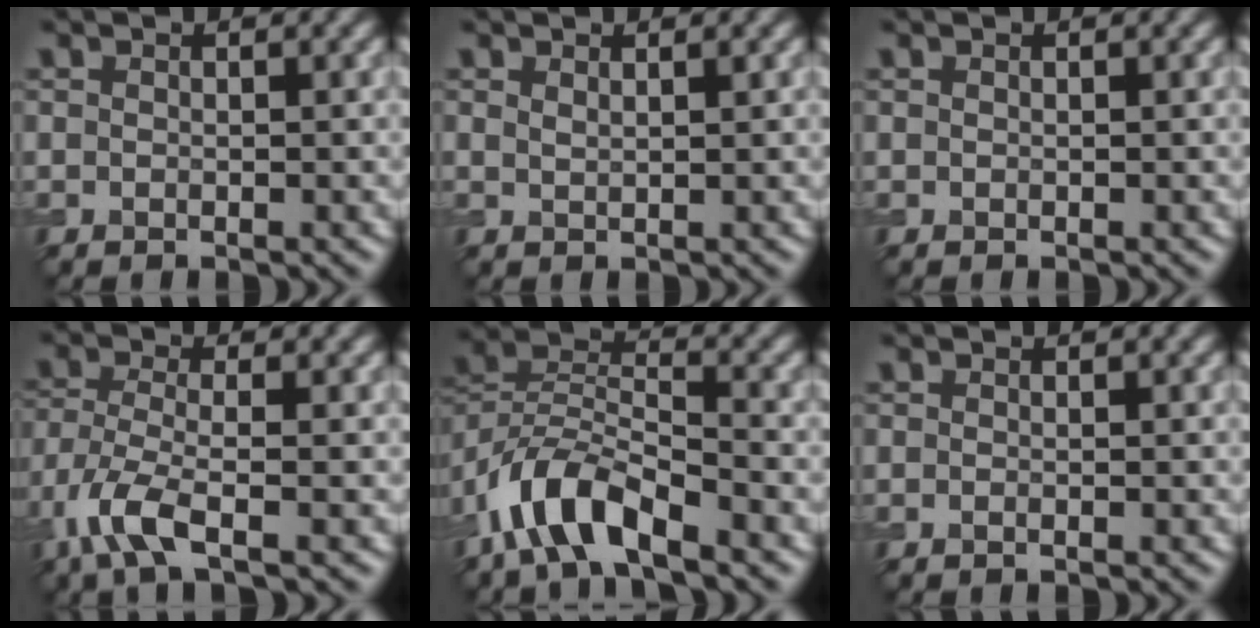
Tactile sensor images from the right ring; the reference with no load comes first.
{"total": 0.7, "force": [0.5, 0.1, 0.4], "torque": [-0.009, -0.002, 0.009]}
{"total": 0.0}
{"total": 5.3, "force": [-2.9, 1.6, 4.2], "torque": [-0.105, -0.011, -0.069]}
{"total": 7.8, "force": [-5.1, 2.8, 5.2], "torque": [-0.092, 0.005, -0.105]}
{"total": 0.5, "force": [-0.3, 0.1, 0.4], "torque": [-0.011, -0.006, -0.008]}